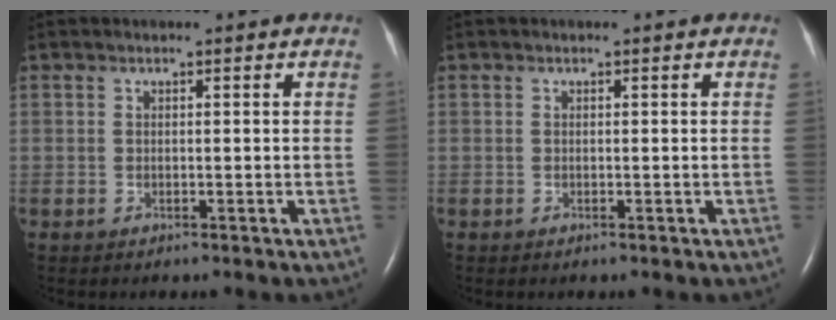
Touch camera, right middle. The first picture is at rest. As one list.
[{"total": 0.0}]